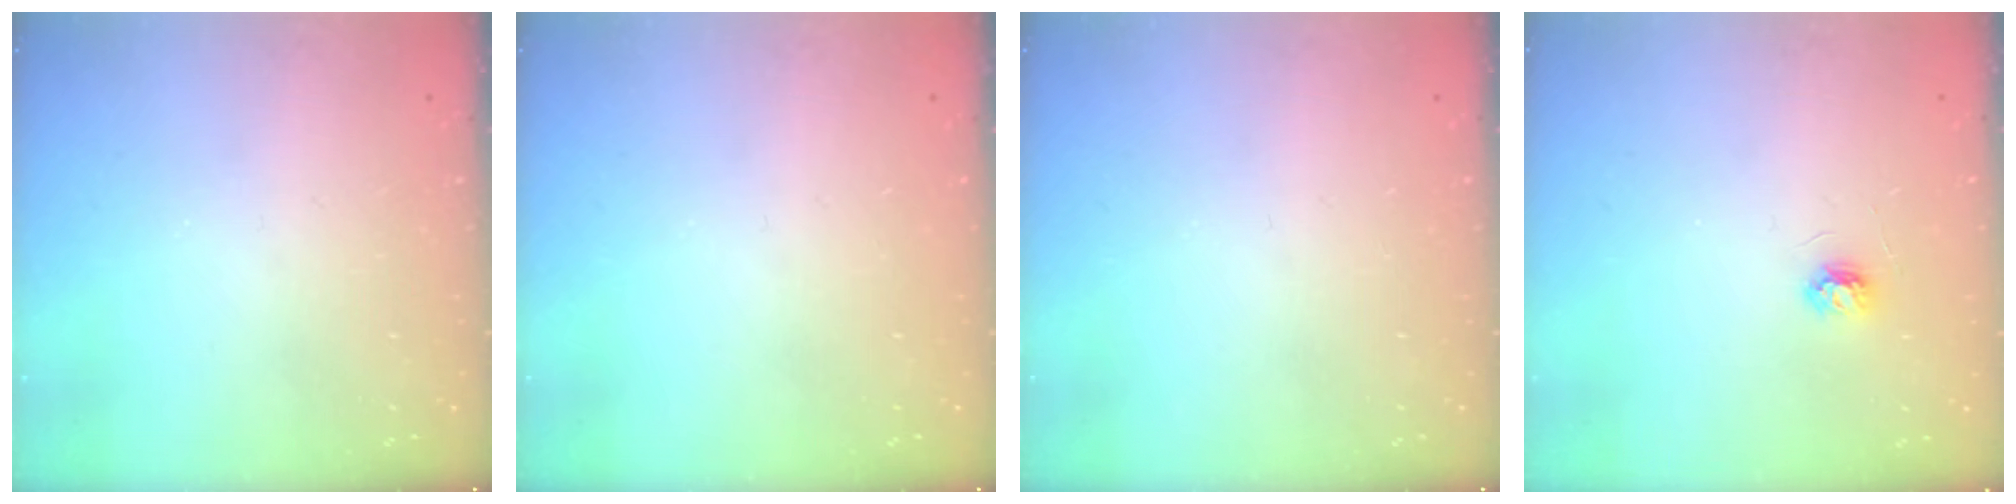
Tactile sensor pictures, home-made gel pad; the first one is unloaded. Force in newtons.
{"total": 0.0}
{"total": 0.0}
{"total": 3.3, "press": 3.3, "slide": 0.4}